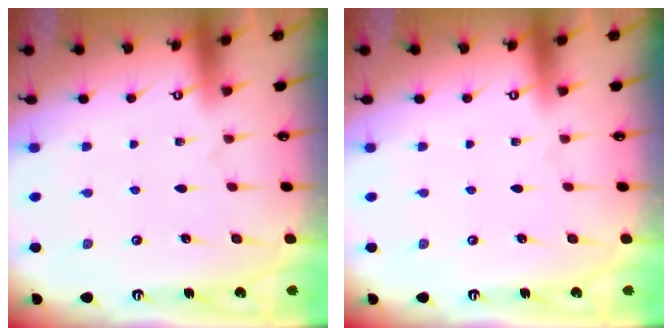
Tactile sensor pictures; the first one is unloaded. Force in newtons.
{"total": 0.0}